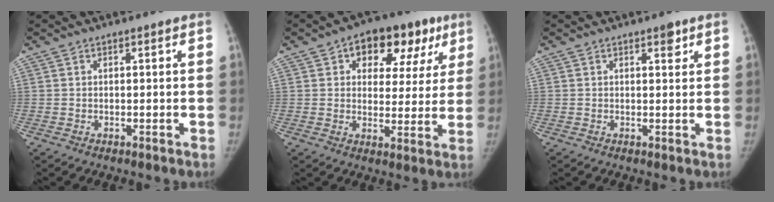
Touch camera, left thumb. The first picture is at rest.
{"total": 15.3, "force": [7.2, 9.6, 9.5], "torque": [-0.064, 0.005, 0.095]}
{"total": 2.1, "force": [1.3, 1.0, 1.4], "torque": [-0.007, -0.005, 0.017]}